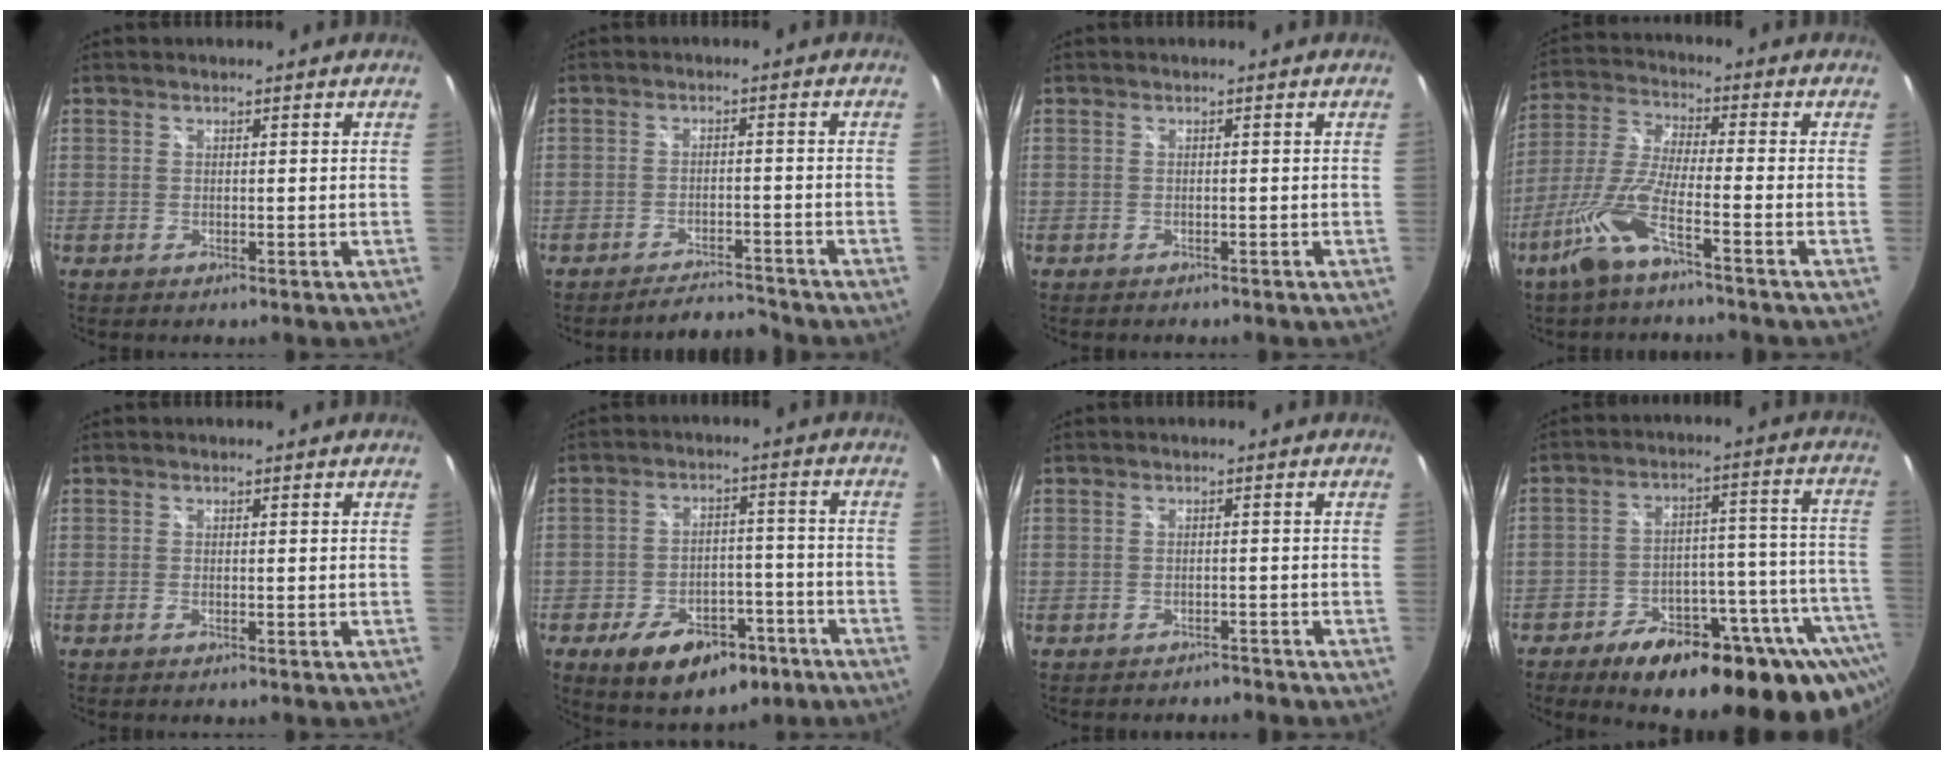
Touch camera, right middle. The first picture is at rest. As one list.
[{"total": 4.7, "force": [-4.7, 0.4, 0.4], "torque": [-0.020, 0.007, -0.072]}, {"total": 0.8, "force": [-0.7, 0.3, 0.2], "torque": [-0.008, -0.001, -0.009]}, {"total": 10.0, "force": [-5.8, 1.2, 8.1], "torque": [-0.183, -0.006, -0.113]}, {"total": 0.5, "force": [-0.3, 0.0, 0.4], "torque": [-0.007, -0.001, -0.009]}, {"total": 14.0, "force": [-8.2, 7.9, 8.1], "torque": [-0.153, 0.010, -0.108]}, {"total": 2.6, "force": [-2.5, 0.8, 0.3], "torque": [-0.008, -0.008, -0.035]}, {"total": 28.2, "force": [-19.8, 10.2, 17.4], "torque": [-0.219, 0.007, -0.259]}]